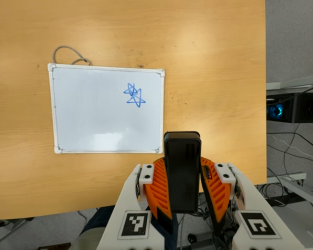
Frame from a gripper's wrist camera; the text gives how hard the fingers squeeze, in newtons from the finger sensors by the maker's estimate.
{"total": 9.5, "left": 8.1, "right": 11.0}